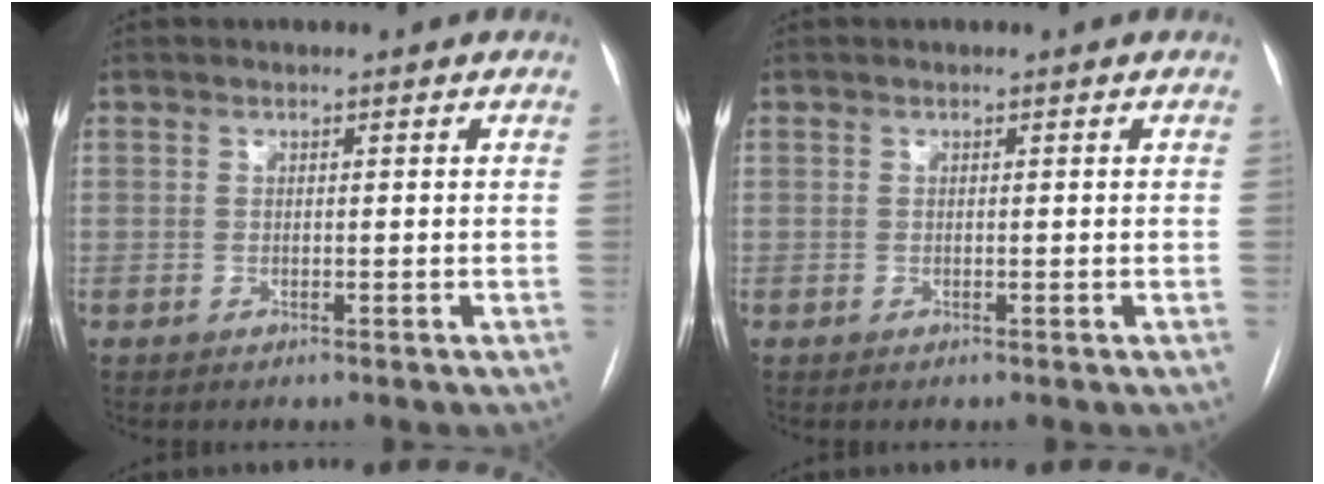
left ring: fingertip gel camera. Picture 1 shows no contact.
{"total": 0.0}